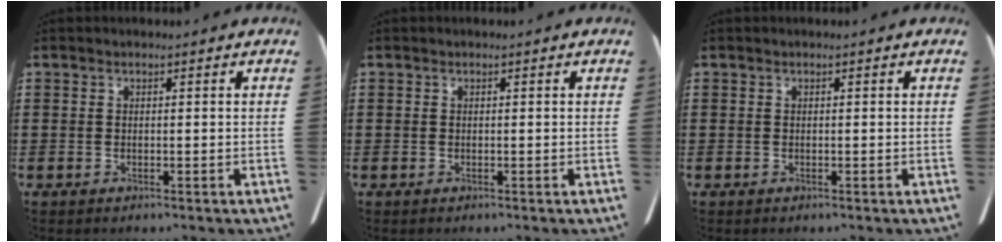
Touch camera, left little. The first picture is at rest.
{"total": 0.0}
{"total": 0.0}